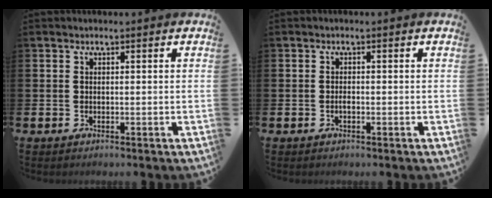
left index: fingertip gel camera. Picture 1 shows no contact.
{"total": 0.7, "force": [-0.3, 0.3, 0.6], "torque": [-0.010, -0.001, -0.006]}